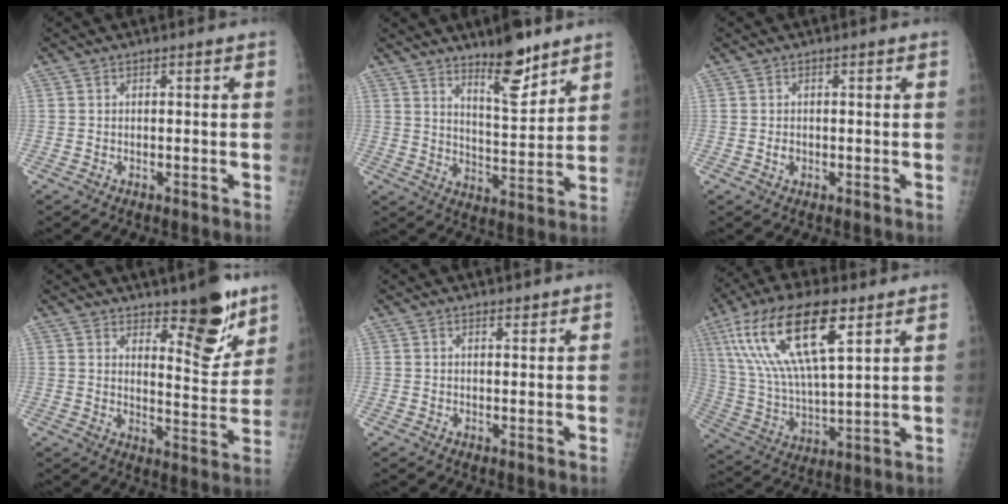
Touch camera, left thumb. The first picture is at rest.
{"total": 10.4, "force": [7.6, 2.9, 6.4], "torque": [-0.084, -0.065, 0.130]}
{"total": 1.1, "force": [-0.1, 0.9, 0.6], "torque": [-0.006, 0.001, 0.000]}
{"total": 10.7, "force": [7.4, 3.8, 6.7], "torque": [-0.062, -0.062, 0.116]}
{"total": 1.1, "force": [0.9, 0.4, 0.3], "torque": [0.000, -0.007, 0.013]}
{"total": 20.2, "force": [9.5, 6.7, 16.5], "torque": [-0.315, -0.019, 0.180]}